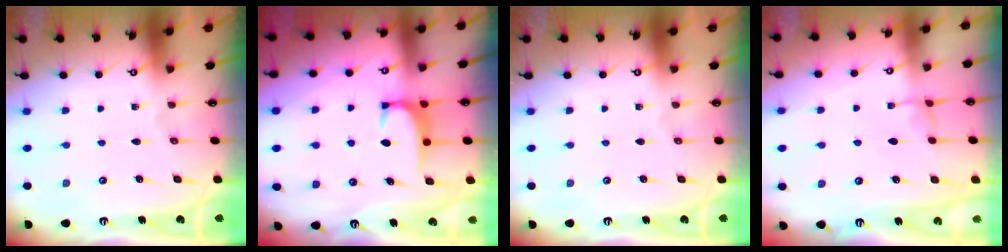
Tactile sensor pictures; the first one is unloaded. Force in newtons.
{"total": 1.9, "press": 1.8, "slide": 0.5}
{"total": 0.0}
{"total": 2.1, "press": 2.1, "slide": 0.3}